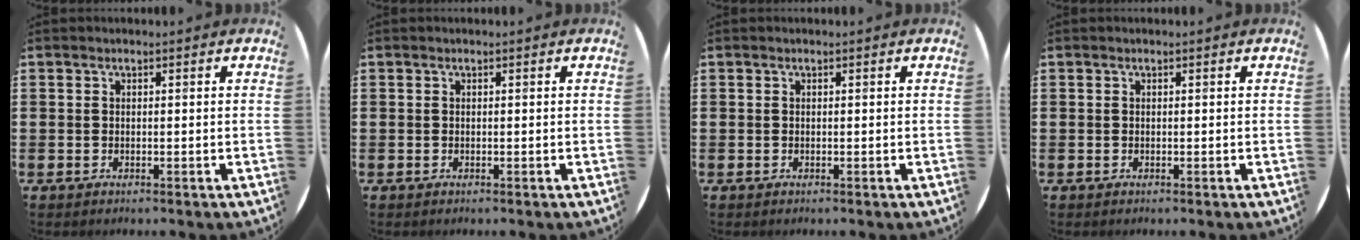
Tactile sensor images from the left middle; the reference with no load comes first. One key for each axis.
{"total": 0.0}
{"total": 0.0}
{"total": 0.0}